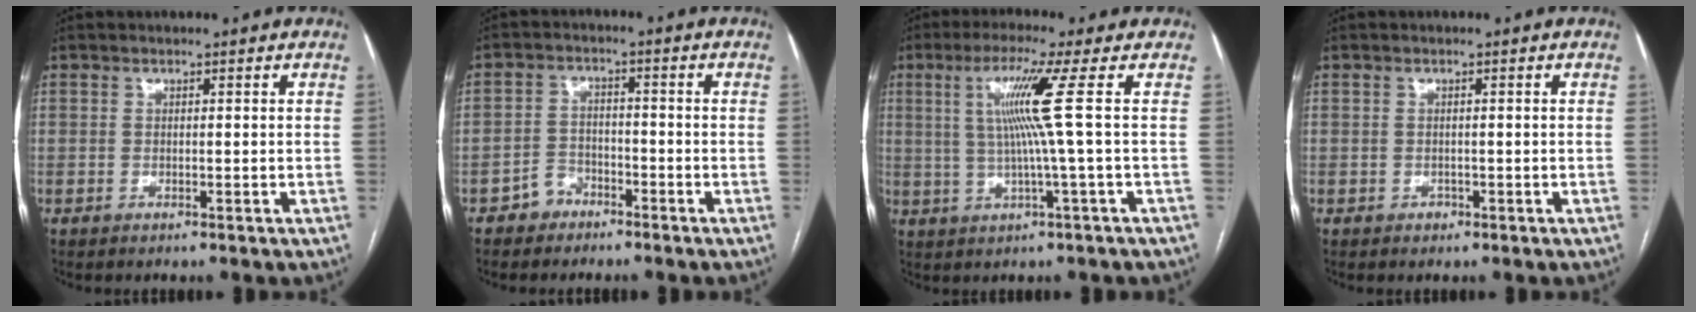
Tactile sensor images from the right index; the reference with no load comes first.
{"total": 3.6, "force": [-2.6, 2.5, 0.6], "torque": [-0.008, 0.011, -0.048]}
{"total": 8.1, "force": [1.5, -2.5, 7.6], "torque": [-0.141, 0.006, 0.036]}
{"total": 0.9, "force": [-0.4, 0.7, 0.2], "torque": [-0.002, 0.002, -0.006]}